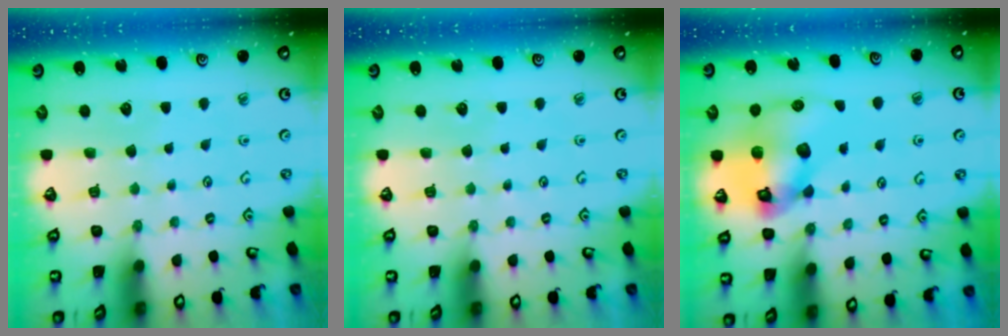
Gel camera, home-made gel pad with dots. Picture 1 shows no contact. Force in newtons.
{"total": 0.0}
{"total": 16.0, "press": 15.9, "slide": 2.1}